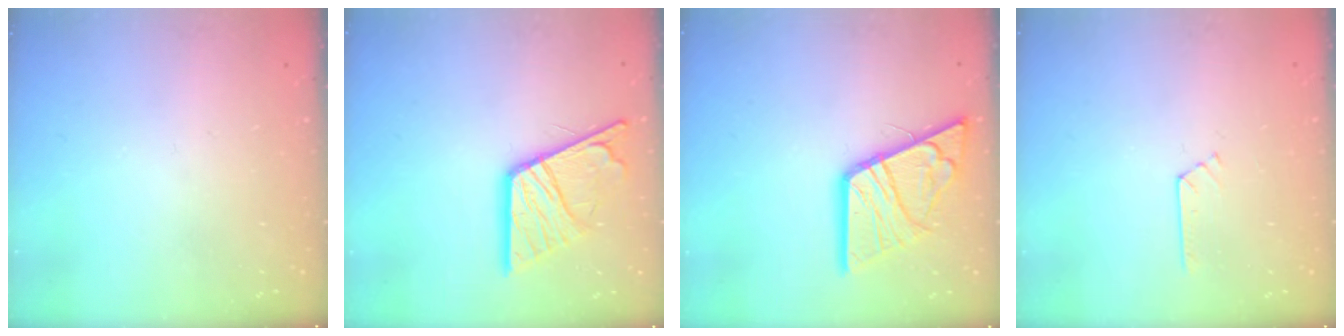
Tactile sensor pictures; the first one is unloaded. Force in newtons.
{"total": 17.0, "press": 16.9, "slide": 1.9}
{"total": 18.3, "press": 18.2, "slide": 2.0}
{"total": 2.5, "press": 2.5, "slide": 0.3}